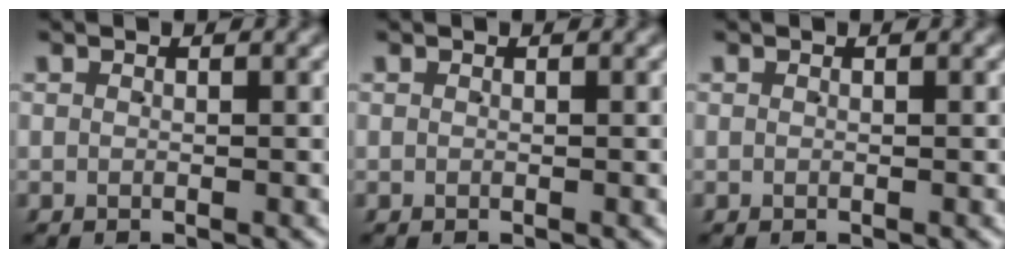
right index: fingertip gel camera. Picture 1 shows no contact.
{"total": 0.0}
{"total": 0.0}